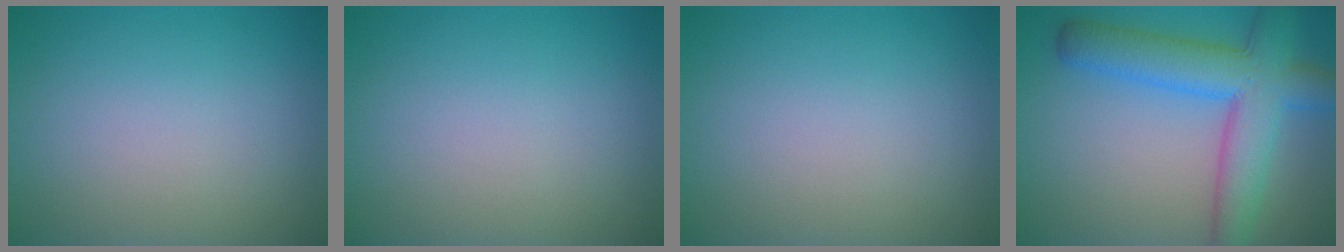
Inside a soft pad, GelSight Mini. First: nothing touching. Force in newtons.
{"total": 0.0}
{"total": 0.0}
{"total": 8.0, "press": 8.0, "slide": 0.4}